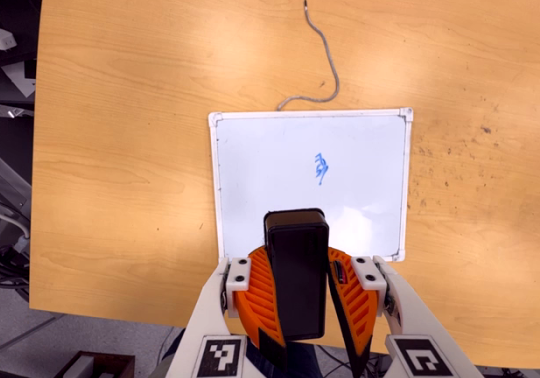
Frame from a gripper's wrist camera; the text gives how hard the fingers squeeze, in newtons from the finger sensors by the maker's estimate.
{"total": 10.7, "left": 10.4, "right": 10.9}